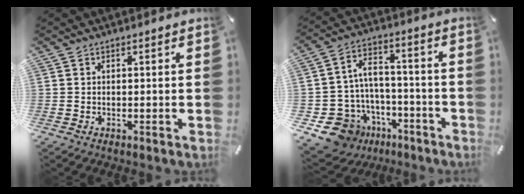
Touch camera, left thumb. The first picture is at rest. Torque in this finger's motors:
{"motor_torque": [0.90, 1.06, -0.01, 0.25, 0.06]}